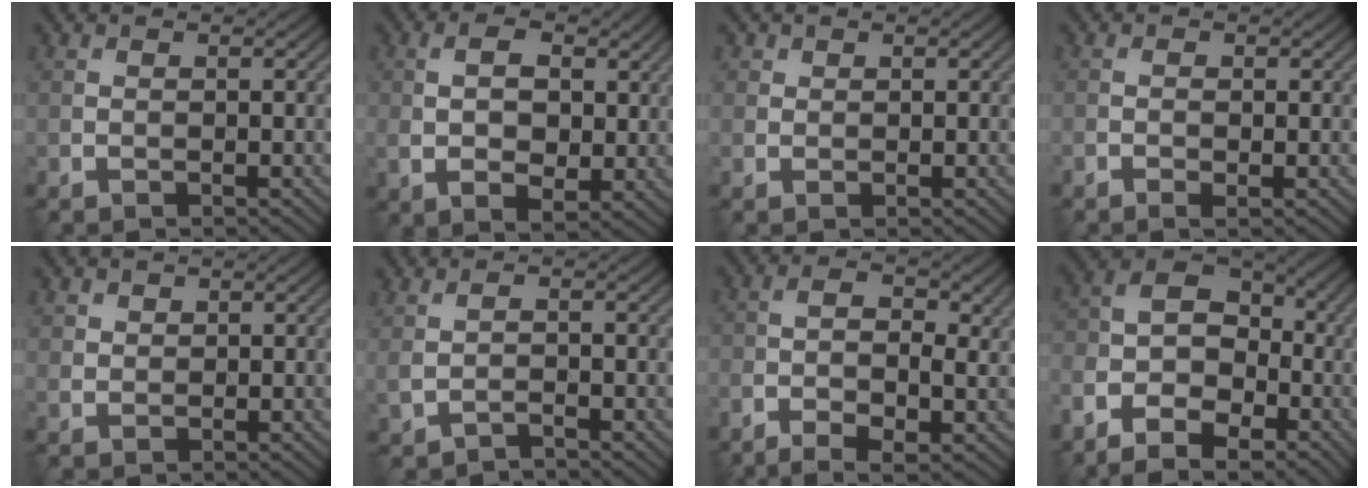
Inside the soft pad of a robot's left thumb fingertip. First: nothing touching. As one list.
[{"total": 6.8, "force": [1.1, 3.9, 5.4], "torque": [-0.106, -0.003, 0.016]}, {"total": 1.1, "force": [0.6, 0.9, 0.2], "torque": [-0.002, -0.001, 0.011]}, {"total": 1.4, "force": [-0.5, 0.5, 1.2], "torque": [-0.020, 0.000, -0.011]}, {"total": 1.7, "force": [1.1, 1.1, 0.4], "torque": [-0.012, -0.002, 0.026]}, {"total": 1.7, "force": [-0.4, 0.7, 1.5], "torque": [-0.039, -0.003, -0.008]}, {"total": 6.9, "force": [-2.6, 2.6, 5.8], "torque": [-0.107, -0.006, -0.044]}, {"total": 11.9, "force": [-6.9, 6.8, 6.9], "torque": [-0.133, -0.026, -0.135]}]